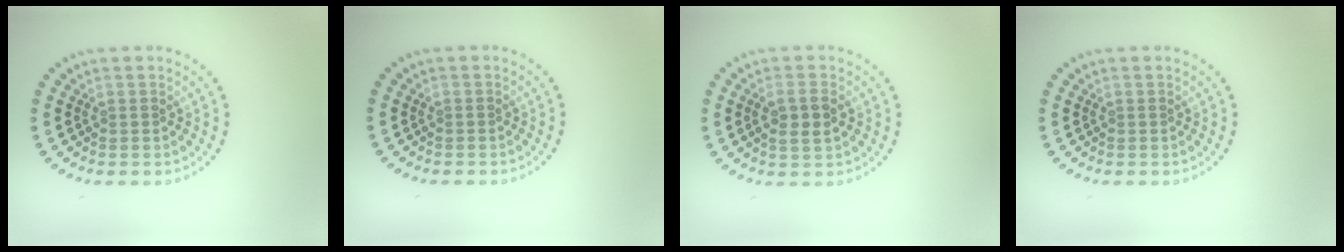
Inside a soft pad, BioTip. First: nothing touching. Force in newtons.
{"total": 0.0}
{"total": 2.4, "press": 2.3, "slide": 0.5}
{"total": 0.0}